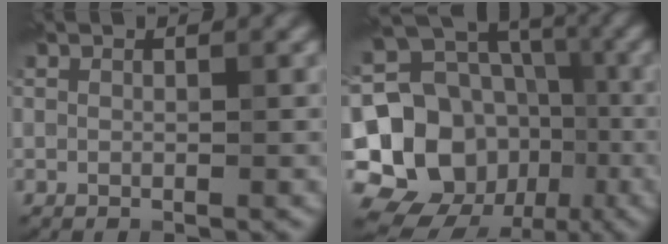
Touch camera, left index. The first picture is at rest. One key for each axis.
{"total": 18.7, "fx": -4.4, "fy": 16.3, "fz": 8.0, "tx": -0.174, "ty": 0.014, "tz": -0.089}